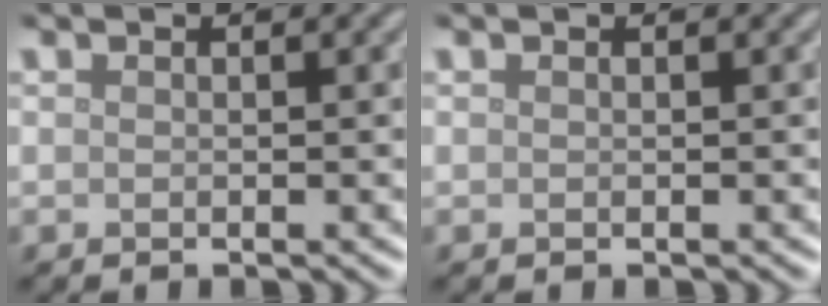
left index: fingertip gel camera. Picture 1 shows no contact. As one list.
[{"total": 0.0}]